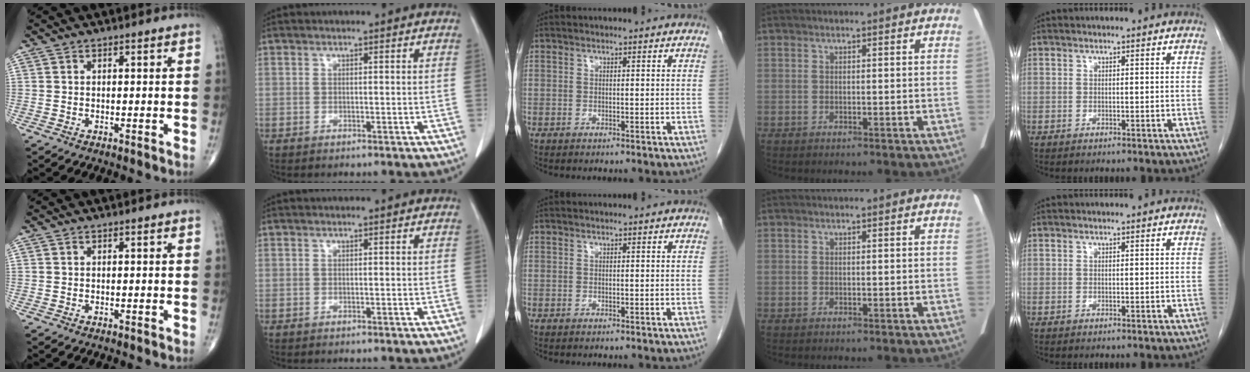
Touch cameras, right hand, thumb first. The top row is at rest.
{}